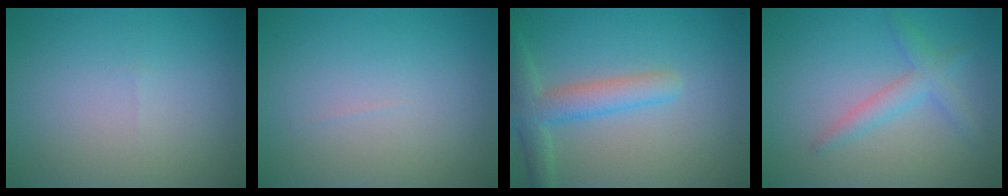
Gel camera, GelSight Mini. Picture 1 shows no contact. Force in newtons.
{"total": 0.0}
{"total": 4.0, "press": 3.9, "slide": 0.3}
{"total": 2.5, "press": 2.5, "slide": 0.1}